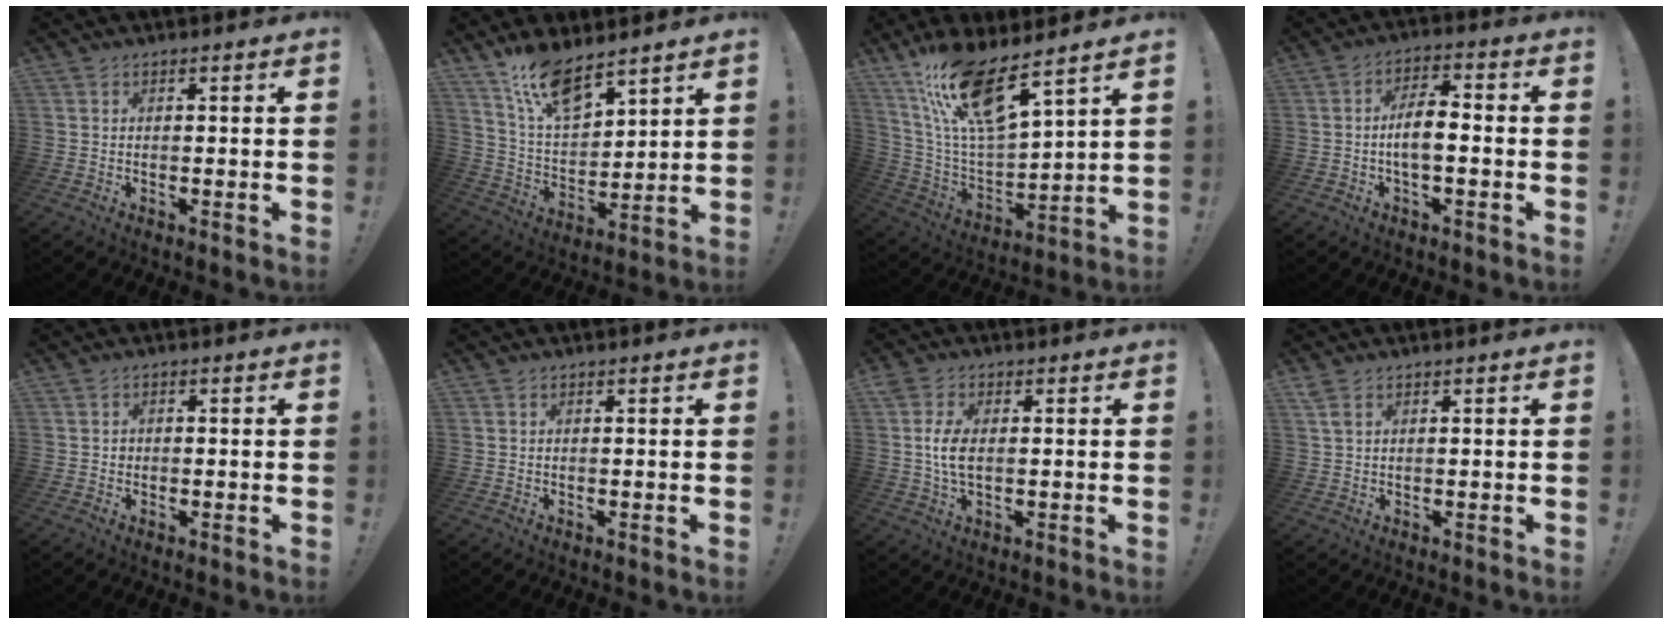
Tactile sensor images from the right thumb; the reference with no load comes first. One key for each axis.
{"total": 13.3, "fx": 10.6, "fy": 4.9, "fz": 6.5, "tx": -0.136, "ty": -0.066, "tz": 0.196}
{"total": 17.4, "fx": 12.2, "fy": 4.4, "fz": 11.6, "tx": -0.238, "ty": -0.083, "tz": 0.214}
{"total": 7.9, "fx": -1.7, "fy": 3.2, "fz": 7.0, "tx": -0.132, "ty": 0.012, "tz": -0.033}
{"total": 1.1, "fx": -0.2, "fy": 1.1, "fz": 0.1, "tx": -0.009, "ty": 0.007, "tz": -0.003}
{"total": 0.0}
{"total": 6.6, "fx": 0.5, "fy": 3.6, "fz": 5.5, "tx": -0.109, "ty": -0.002, "tz": 0.005}
{"total": 2.9, "fx": 1.6, "fy": 1.3, "fz": 2.0, "tx": -0.042, "ty": 0.001, "tz": 0.030}